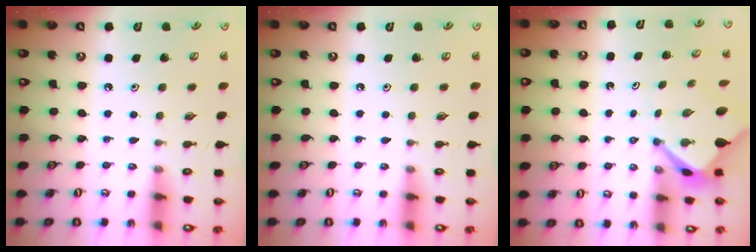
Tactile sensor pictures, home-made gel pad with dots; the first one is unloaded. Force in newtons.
{"total": 0.0}
{"total": 3.4, "press": 3.4, "slide": 0.3}